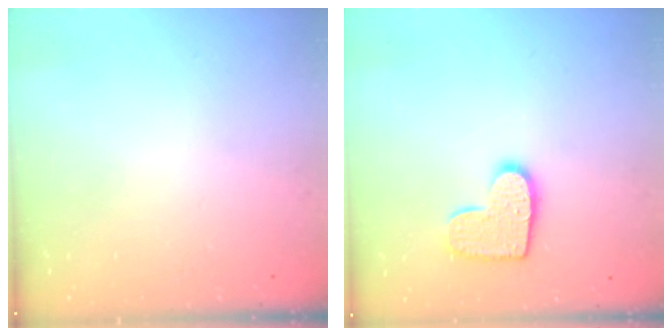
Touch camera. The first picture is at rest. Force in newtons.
{"total": 11.2, "press": 11.2, "slide": 0.6}